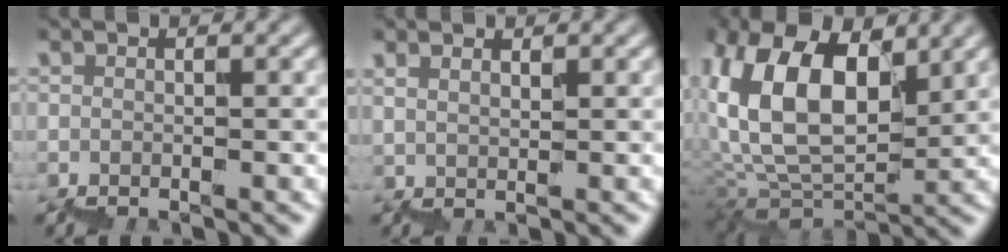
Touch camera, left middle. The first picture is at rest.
{"total": 1.4, "force": [1.3, 0.0, 0.5], "torque": [0.007, -0.004, 0.026]}
{"total": 10.7, "force": [6.4, 5.3, 6.7], "torque": [-0.136, 0.020, 0.117]}